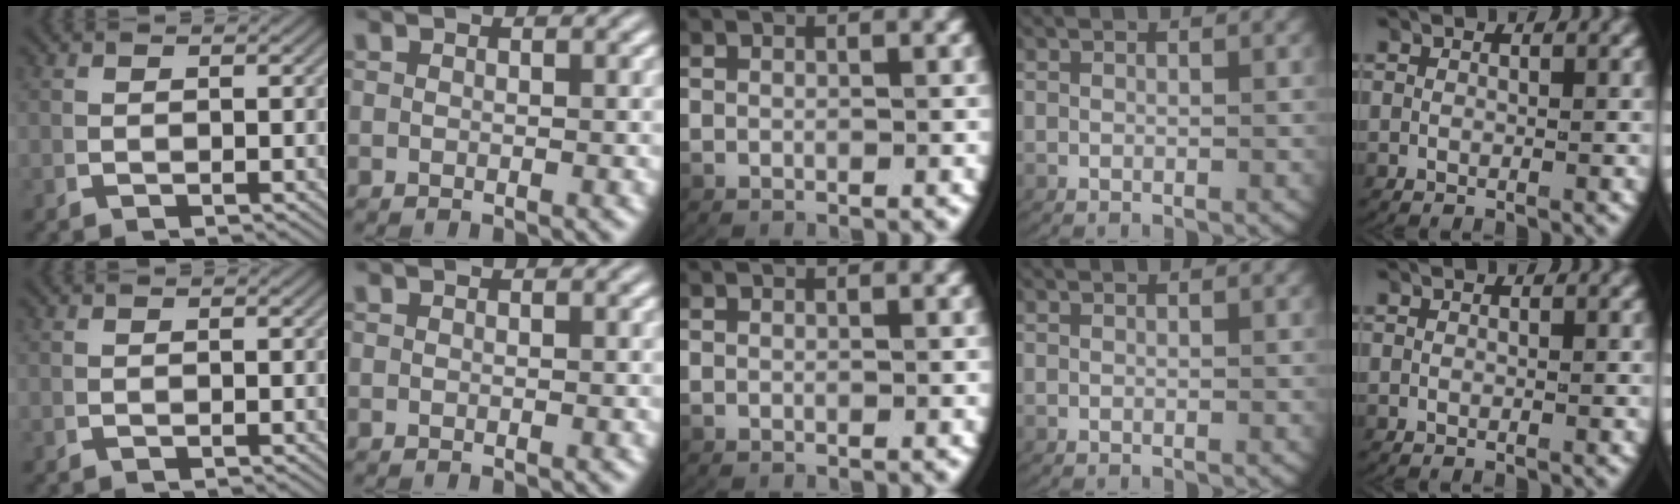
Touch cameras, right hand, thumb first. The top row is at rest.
{}